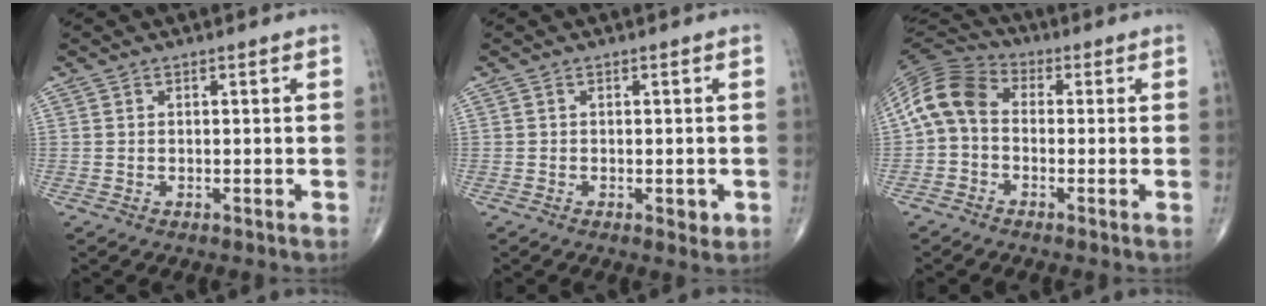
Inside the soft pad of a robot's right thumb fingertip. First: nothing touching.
{"total": 1.9, "force": [-0.4, 1.0, 1.5], "torque": [-0.012, -0.003, -0.004]}
{"total": 9.7, "force": [-0.2, 7.1, 6.7], "torque": [-0.121, 0.027, -0.023]}